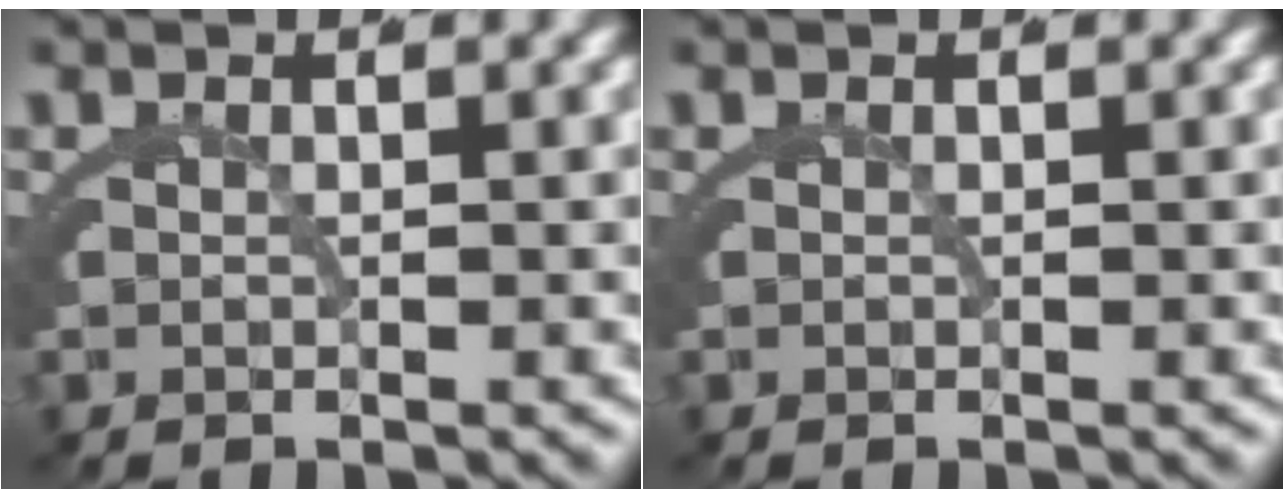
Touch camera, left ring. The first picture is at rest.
{"total": 0.0}